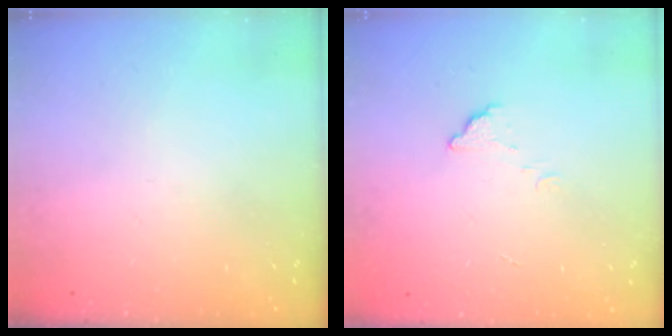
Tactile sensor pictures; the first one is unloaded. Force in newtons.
{"total": 3.4, "press": 3.4, "slide": 0.2}